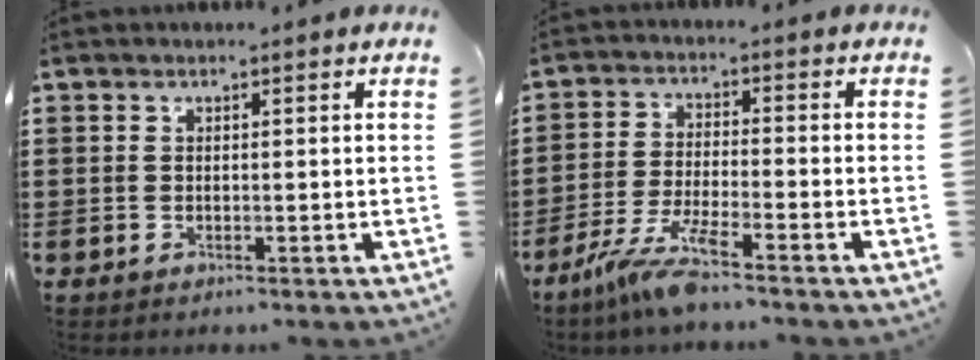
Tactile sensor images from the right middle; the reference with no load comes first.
{"total": 6.7, "force": [-5.3, -0.1, 4.0], "torque": [-0.091, -0.017, -0.104]}